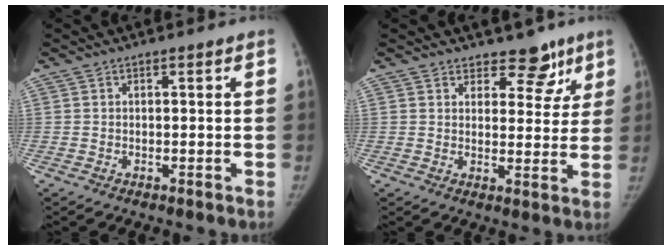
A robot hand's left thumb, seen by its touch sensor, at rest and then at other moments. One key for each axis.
{"total": 7.0, "fx": 5.2, "fy": 4.1, "fz": 2.2, "tx": 0.014, "ty": -0.029, "tz": 0.066}